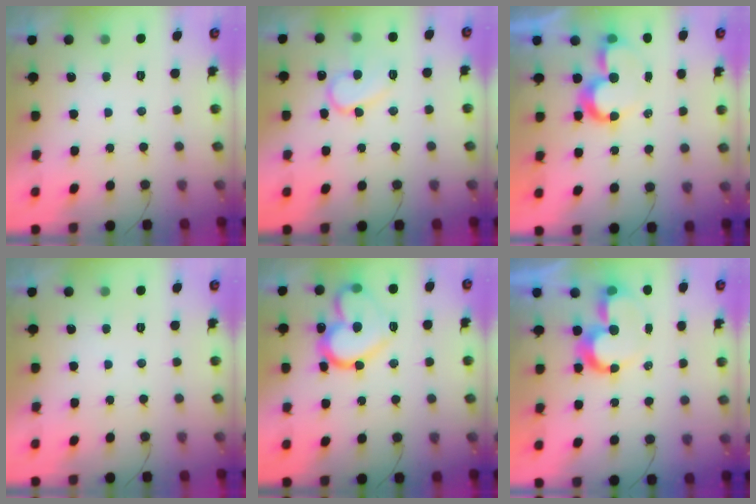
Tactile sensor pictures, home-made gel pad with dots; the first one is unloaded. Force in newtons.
{"total": 11.1, "press": 11.0, "slide": 1.0}
{"total": 9.2, "press": 9.2, "slide": 0.3}
{"total": 0.0}
{"total": 18.7, "press": 18.7, "slide": 1.0}
{"total": 9.8, "press": 9.8, "slide": 0.6}